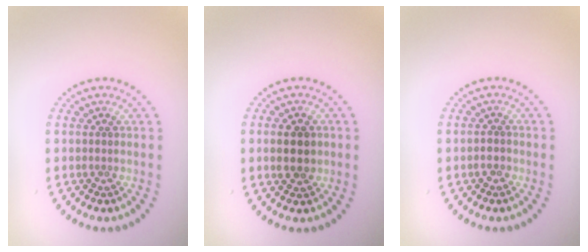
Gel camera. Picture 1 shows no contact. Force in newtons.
{"total": 2.7, "press": 2.7, "slide": 0.2}
{"total": 1.2, "press": 1.0, "slide": 0.6}